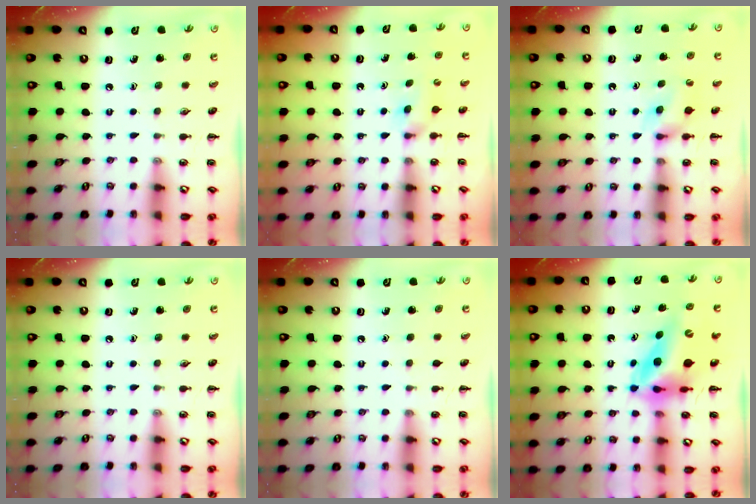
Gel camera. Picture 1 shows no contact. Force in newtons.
{"total": 4.2, "press": 4.1, "slide": 0.8}
{"total": 6.3, "press": 6.2, "slide": 1.4}
{"total": 0.0}
{"total": 0.0}
{"total": 10.0, "press": 9.5, "slide": 3.2}